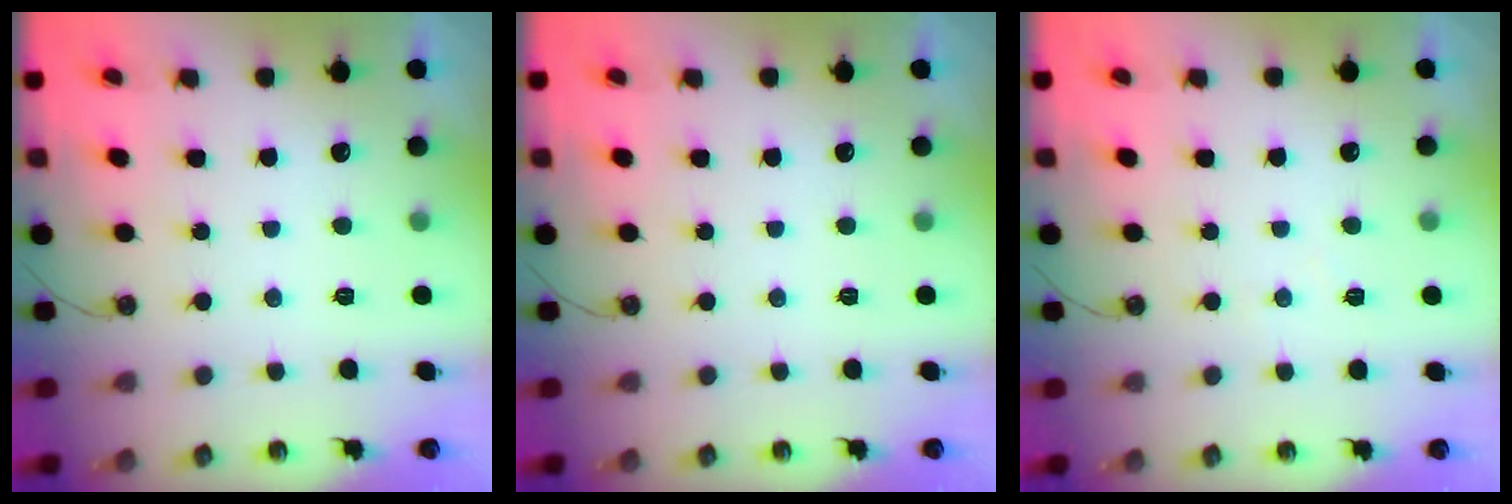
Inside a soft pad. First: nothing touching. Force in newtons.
{"total": 0.0}
{"total": 3.5, "press": 3.5, "slide": 0.5}